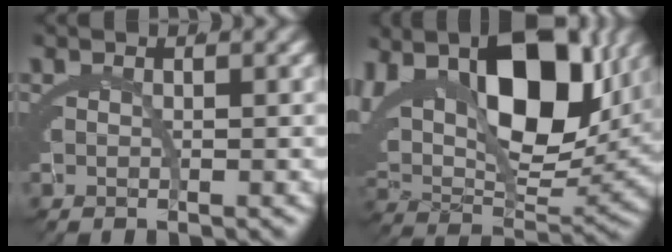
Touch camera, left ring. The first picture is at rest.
{"total": 15.0, "force": [7.2, 7.4, 10.8], "torque": [-0.193, 0.026, 0.112]}